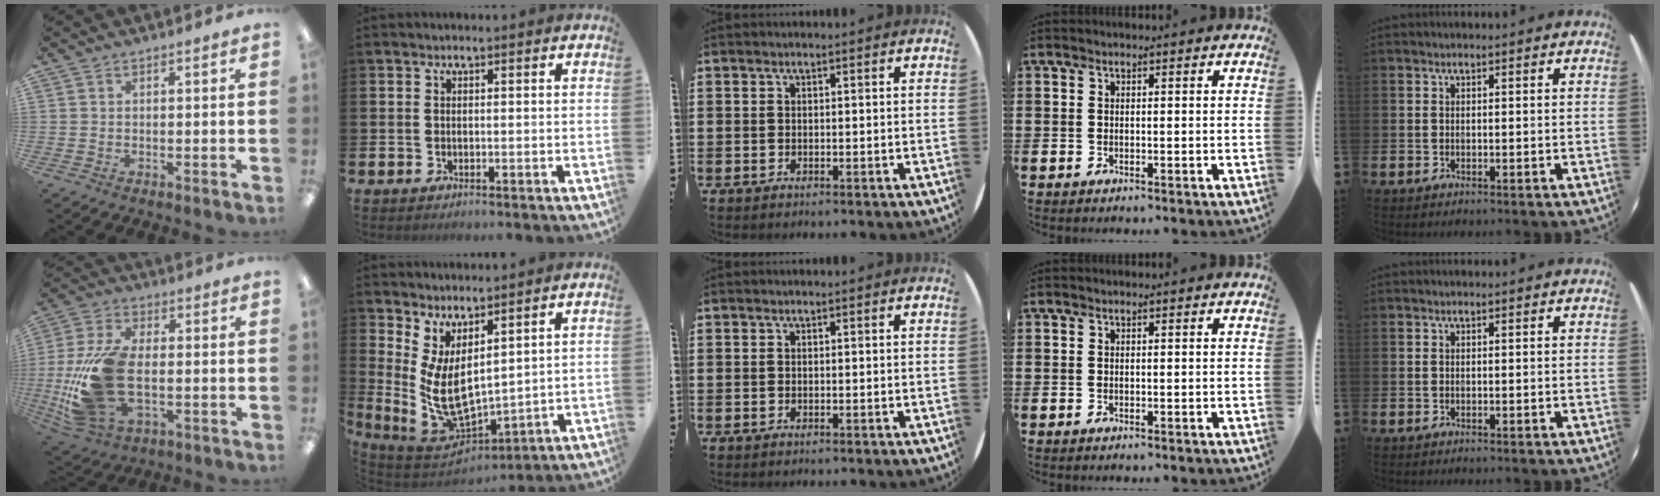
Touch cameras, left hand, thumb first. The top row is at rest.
{"thumb": {"total": 21.5, "force": [-2.4, 12.8, 17.1], "torque": [-0.354, -0.006, -0.028]}, "index": {"total": 8.4, "force": [2.0, 4.2, 7.0], "torque": [-0.173, -0.034, 0.044]}}